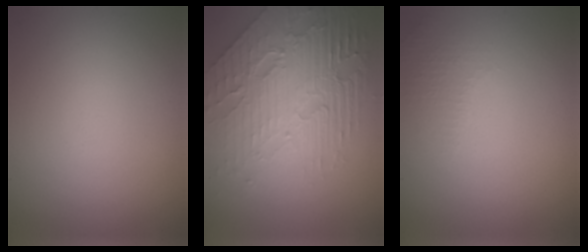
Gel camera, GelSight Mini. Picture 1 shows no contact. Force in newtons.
{"total": 8.3, "press": 5.6, "slide": 6.1}
{"total": 1.4, "press": 1.3, "slide": 0.4}